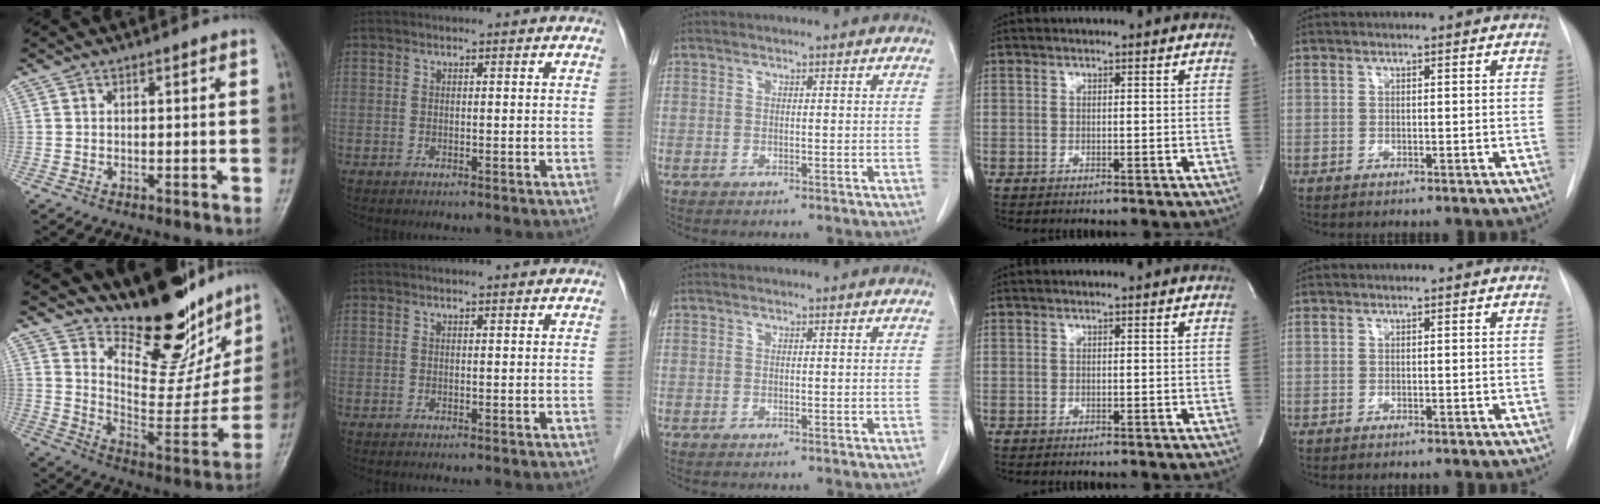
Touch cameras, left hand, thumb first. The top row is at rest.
{"thumb": {"total": 20.1, "force": [16.4, 7.5, 8.8], "torque": [-0.065, -0.121, 0.248]}, "index": {"total": 0.8, "force": [0.7, -0.1, 0.2], "torque": [-0.011, 0.001, 0.013]}}